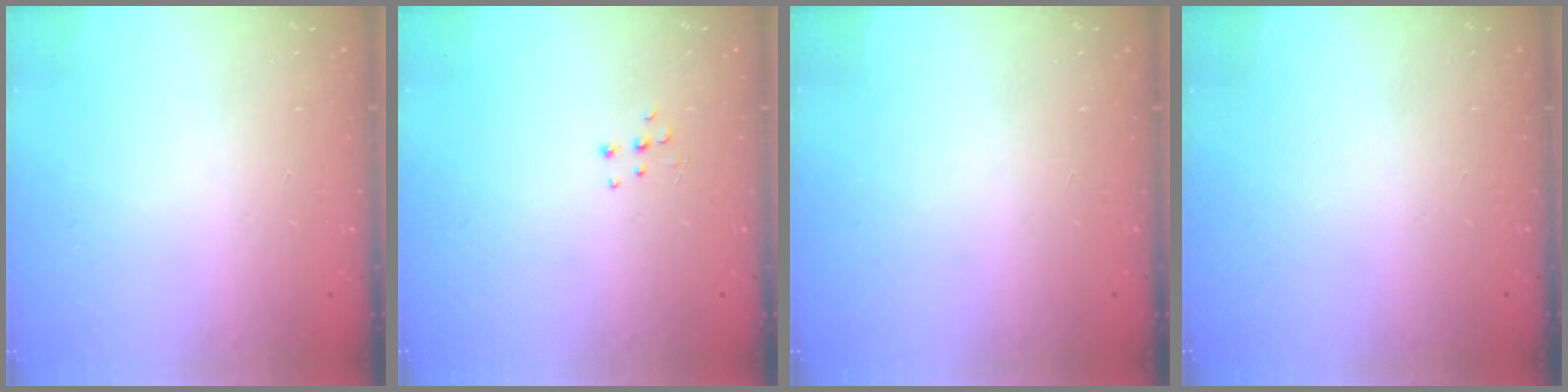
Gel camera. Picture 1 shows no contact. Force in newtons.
{"total": 4.3, "press": 4.3, "slide": 0.4}
{"total": 0.0}
{"total": 0.0}